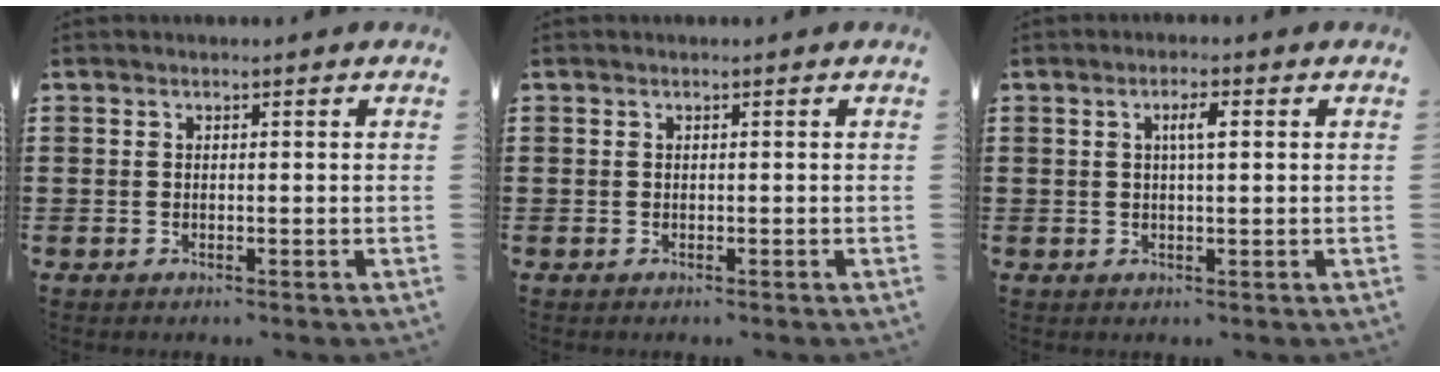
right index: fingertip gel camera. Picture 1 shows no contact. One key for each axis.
{"total": 0.0}
{"total": 2.9, "fx": 0.7, "fy": 0.6, "fz": 2.8, "tx": -0.055, "ty": 0.006, "tz": 0.008}